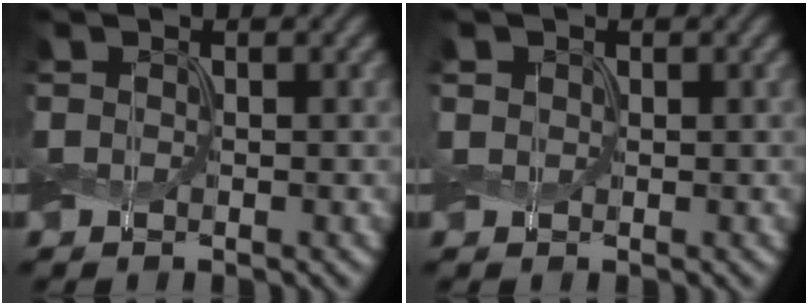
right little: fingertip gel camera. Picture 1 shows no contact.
{"total": 0.8, "force": [0.3, 0.7, 0.2], "torque": [-0.006, 0.001, 0.005]}